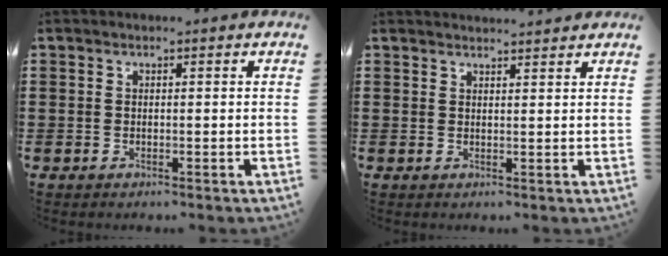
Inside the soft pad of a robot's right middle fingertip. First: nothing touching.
{"total": 1.7, "force": [1.7, 0.0, 0.1], "torque": [-0.006, 0.001, 0.032]}